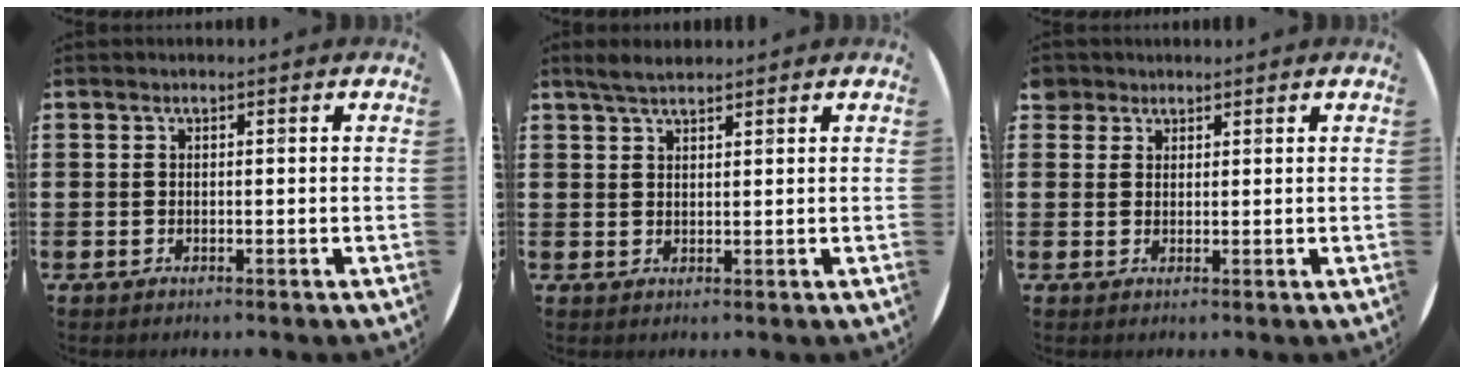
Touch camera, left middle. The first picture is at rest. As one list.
[{"total": 2.8, "force": [2.4, 0.7, 1.2], "torque": [-0.029, 0.005, 0.045]}, {"total": 2.1, "force": [1.7, 1.2, 0.0], "torque": [0.004, 0.002, 0.032]}]